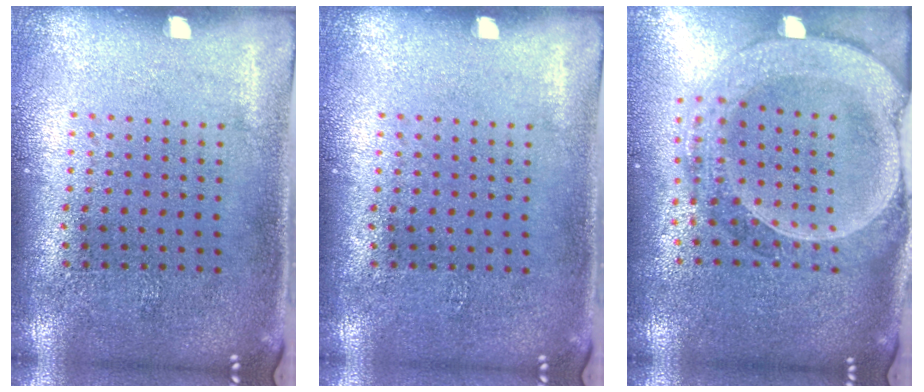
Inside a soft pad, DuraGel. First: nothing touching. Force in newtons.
{"total": 0.0}
{"total": 2.7, "press": 2.4, "slide": 1.1}